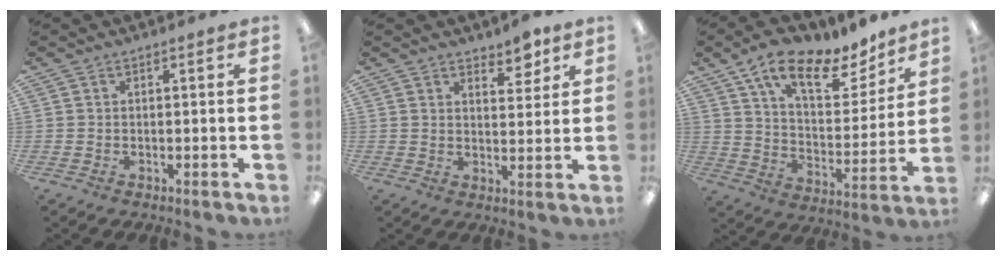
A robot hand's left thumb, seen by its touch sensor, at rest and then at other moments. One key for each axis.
{"total": 5.3, "fx": 4.4, "fy": 2.2, "fz": 1.8, "tx": -0.005, "ty": -0.030, "tz": 0.073}
{"total": 17.2, "fx": 11.9, "fy": 7.1, "fz": 10.2, "tx": -0.165, "ty": -0.073, "tz": 0.204}